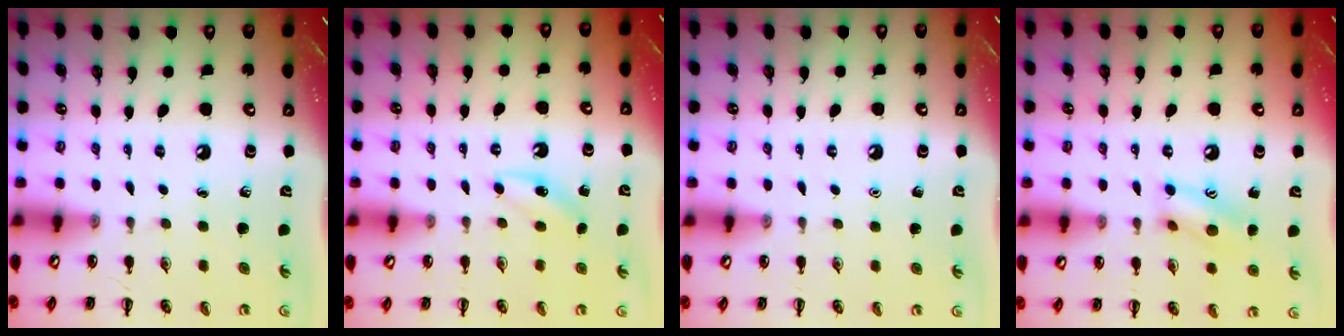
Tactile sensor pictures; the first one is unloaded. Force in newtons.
{"total": 4.1, "press": 4.0, "slide": 1.1}
{"total": 1.6, "press": 1.6, "slide": 0.1}
{"total": 11.1, "press": 11.0, "slide": 1.0}